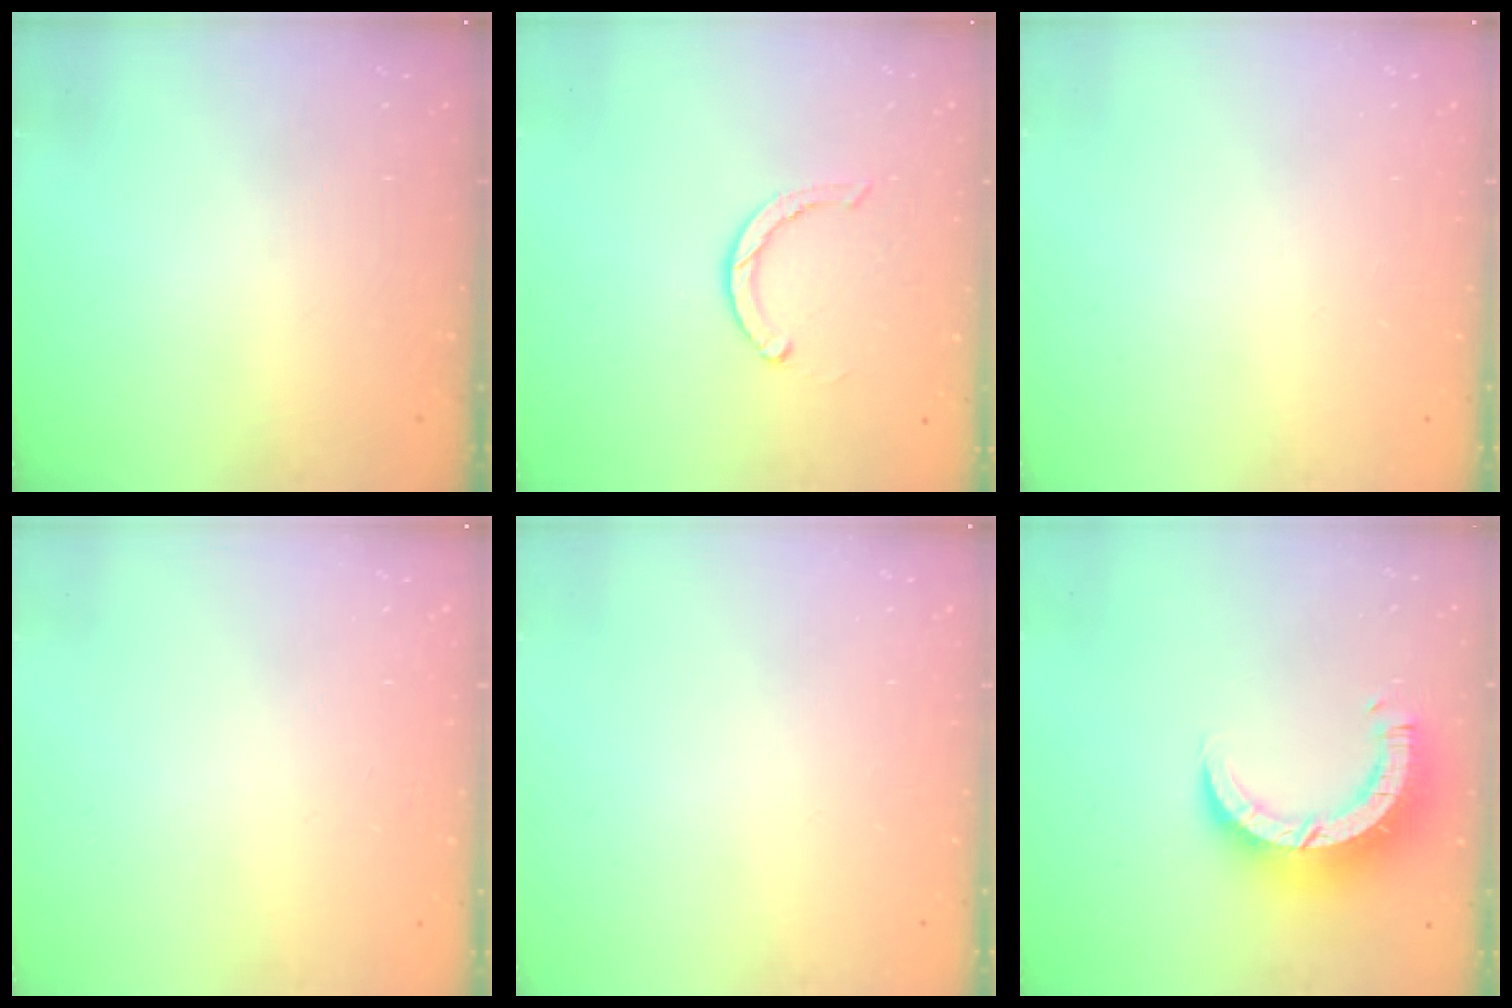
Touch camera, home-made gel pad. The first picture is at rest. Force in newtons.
{"total": 3.5, "press": 3.4, "slide": 0.5}
{"total": 0.0}
{"total": 2.5, "press": 2.5, "slide": 0.2}
{"total": 0.0}
{"total": 10.0, "press": 9.9, "slide": 1.2}